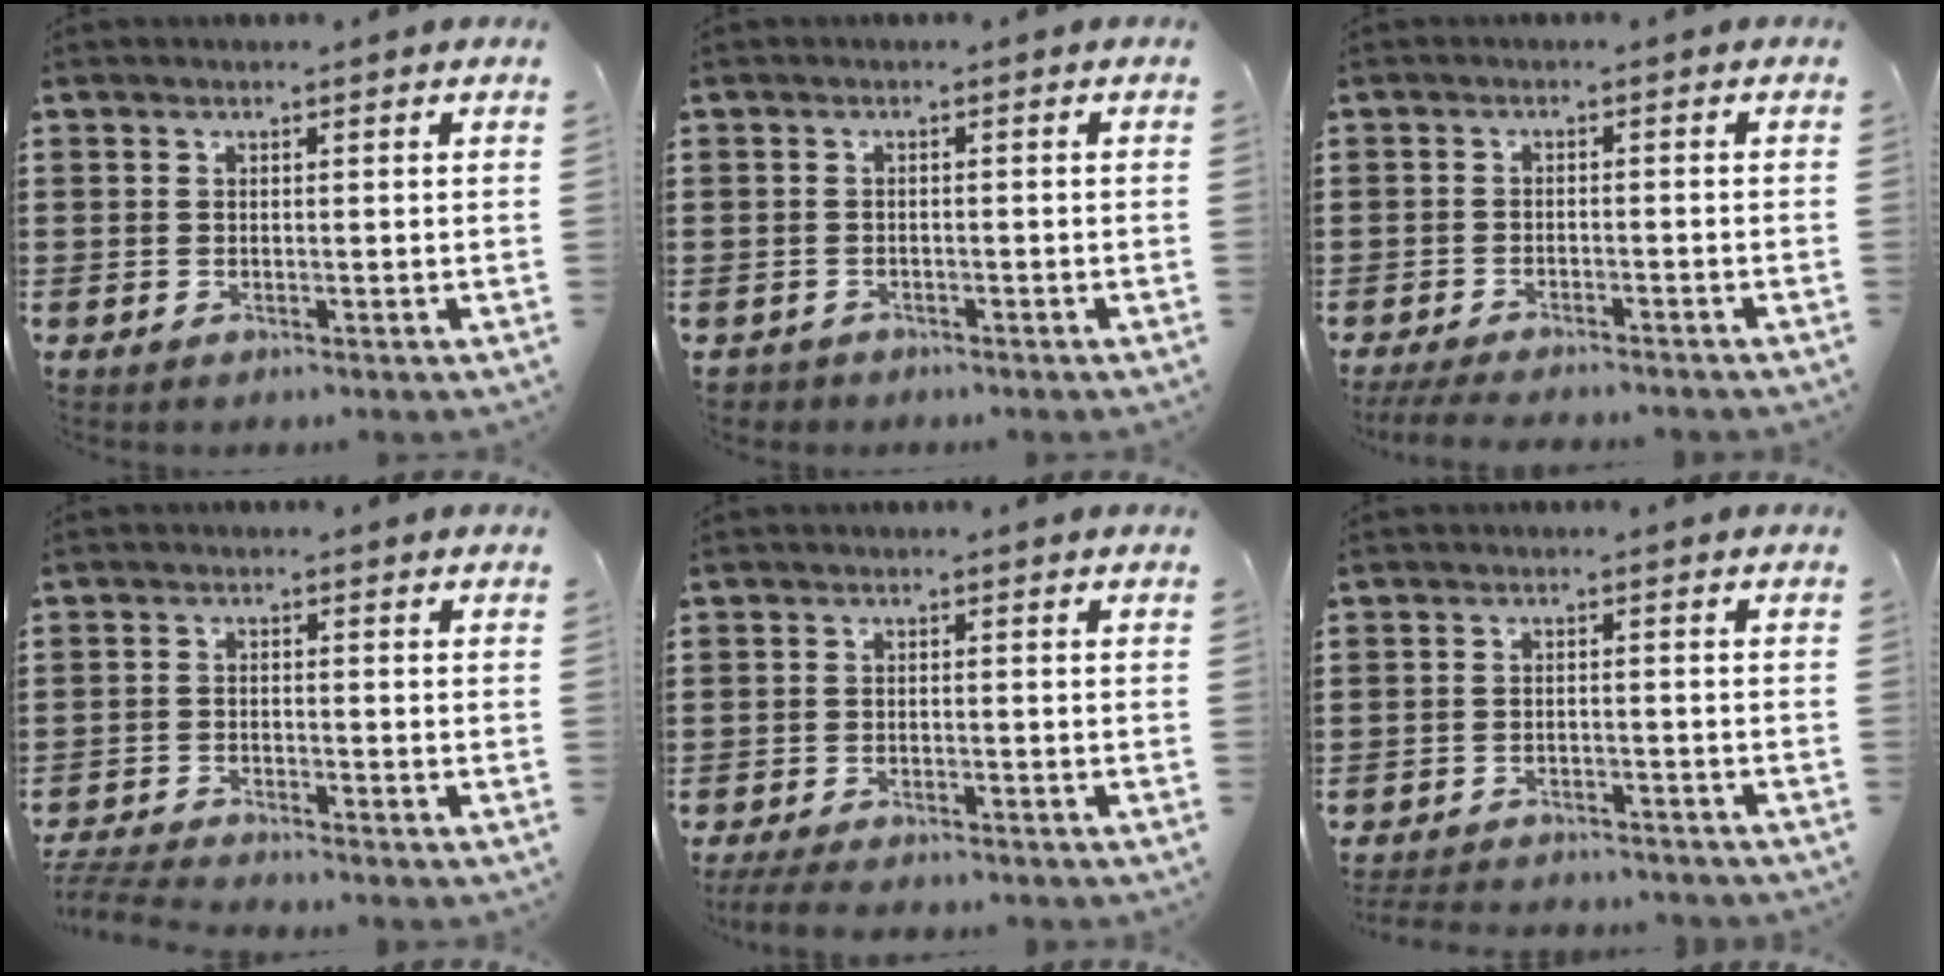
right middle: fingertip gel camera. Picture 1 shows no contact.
{"total": 1.0, "force": [-0.9, 0.5, -0.1], "torque": [-0.002, 0.001, -0.021]}
{"total": 2.9, "force": [-2.8, 0.1, 0.6], "torque": [-0.019, -0.003, -0.058]}
{"total": 3.7, "force": [-3.6, 0.0, 0.6], "torque": [-0.025, -0.007, -0.079]}
{"total": 2.6, "force": [-2.6, 0.3, 0.6], "torque": [-0.019, -0.002, -0.055]}
{"total": 3.0, "force": [-3.0, 0.2, 0.1], "torque": [-0.005, -0.001, -0.062]}